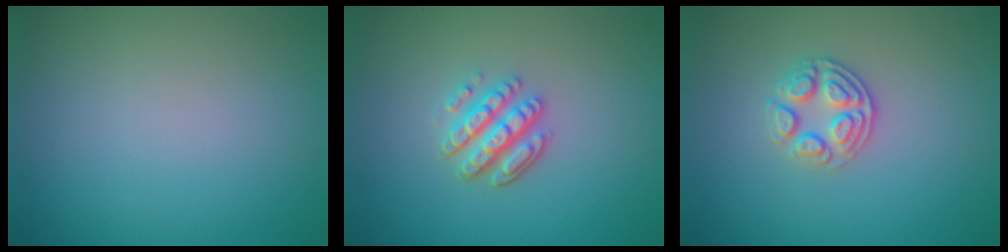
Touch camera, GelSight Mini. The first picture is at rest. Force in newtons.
{"total": 3.7, "press": 3.1, "slide": 2.0}
{"total": 2.7, "press": 2.5, "slide": 0.9}